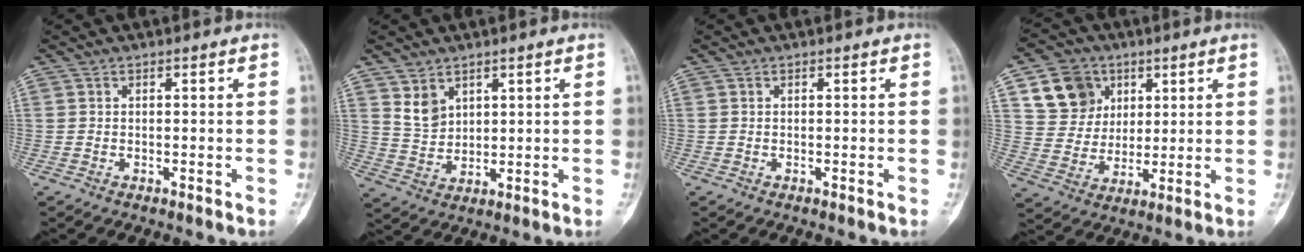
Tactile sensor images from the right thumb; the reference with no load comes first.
{"total": 5.0, "force": [2.9, 3.4, 2.3], "torque": [-0.029, -0.023, 0.068]}
{"total": 0.0}
{"total": 11.2, "force": [4.9, 9.3, 4.0], "torque": [-0.038, -0.013, 0.093]}